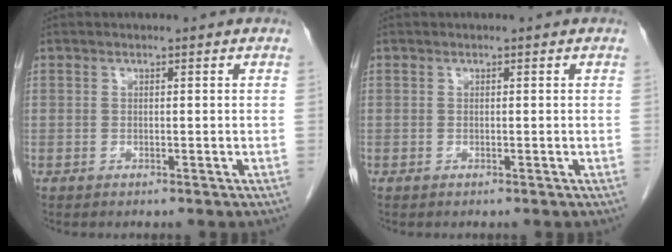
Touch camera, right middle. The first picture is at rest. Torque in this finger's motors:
{"motor_torque": [0.23, -0.58, 0.05, -0.06]}